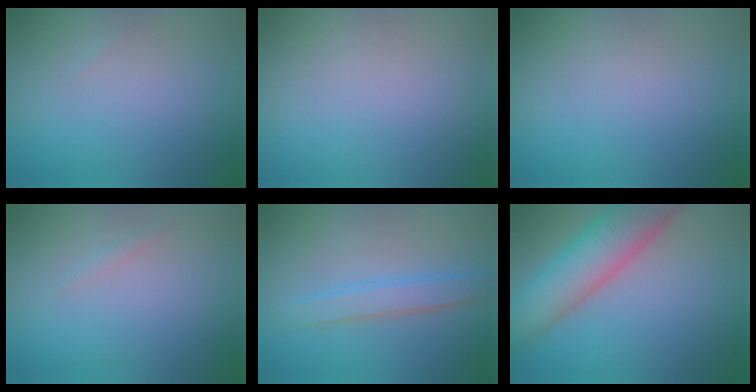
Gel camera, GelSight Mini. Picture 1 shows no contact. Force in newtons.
{"total": 0.0}
{"total": 0.0}
{"total": 0.6, "press": 0.6, "slide": 0.1}
{"total": 2.4, "press": 2.4, "slide": 0.1}
{"total": 8.3, "press": 8.3, "slide": 0.5}